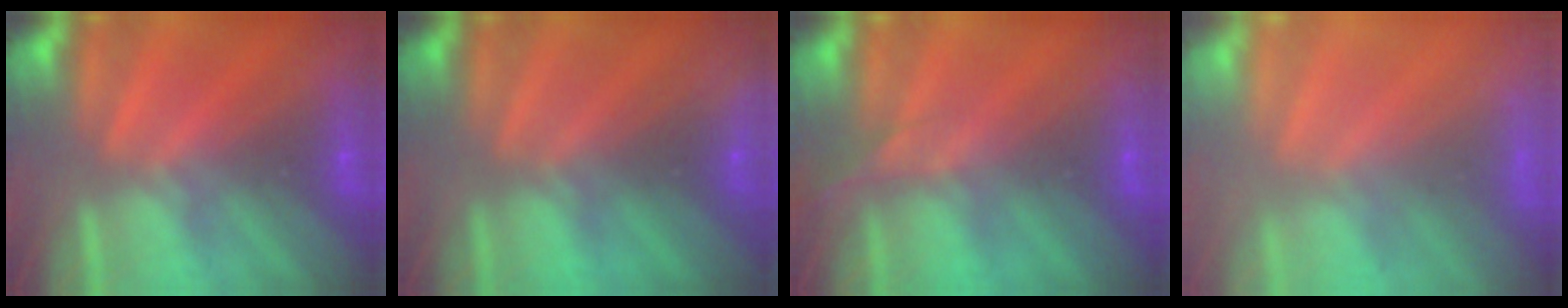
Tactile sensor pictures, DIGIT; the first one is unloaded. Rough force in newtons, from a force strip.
{"total": 2.4}
{"total": 2.5}
{"total": 7.6}